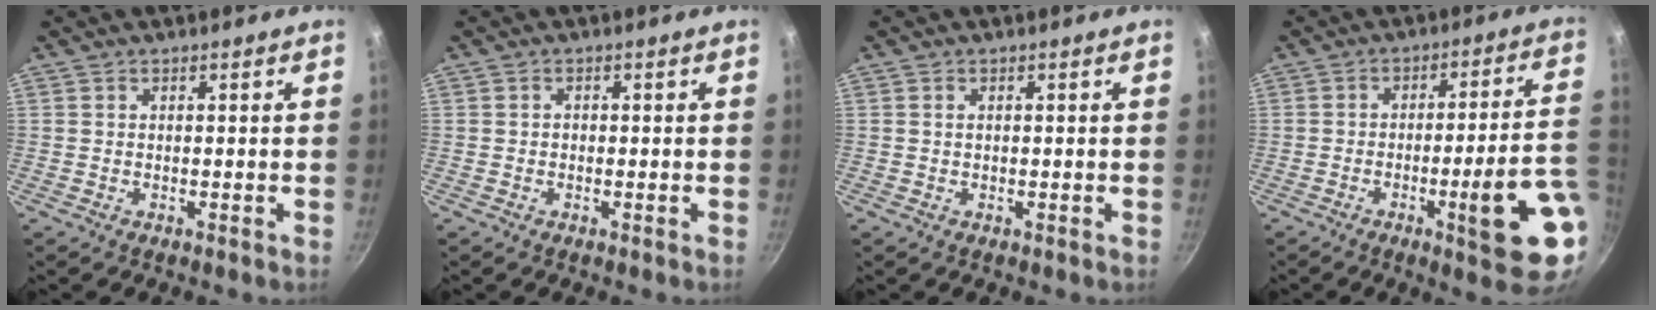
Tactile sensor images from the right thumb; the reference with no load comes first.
{"total": 0.6, "force": [-0.2, 0.5, 0.2], "torque": [-0.003, 0.003, -0.003]}
{"total": 0.6, "force": [0.1, 0.4, 0.4], "torque": [-0.006, 0.002, 0.003]}
{"total": 14.9, "force": [-4.6, 2.0, 14.1], "torque": [-0.174, 0.027, -0.057]}